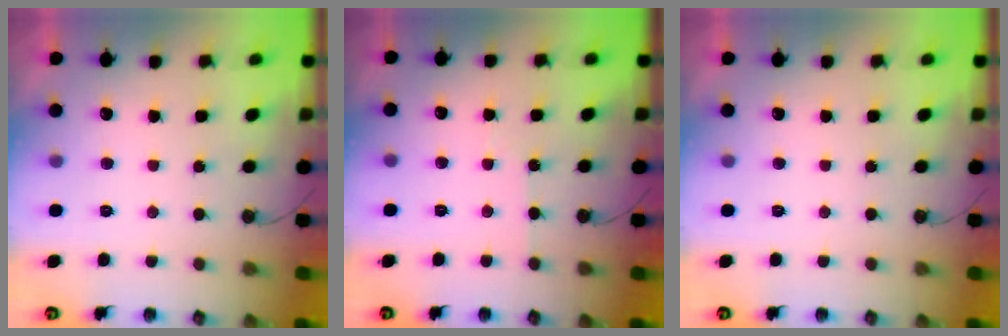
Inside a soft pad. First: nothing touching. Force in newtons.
{"total": 2.2, "press": 2.1, "slide": 0.4}
{"total": 0.0}